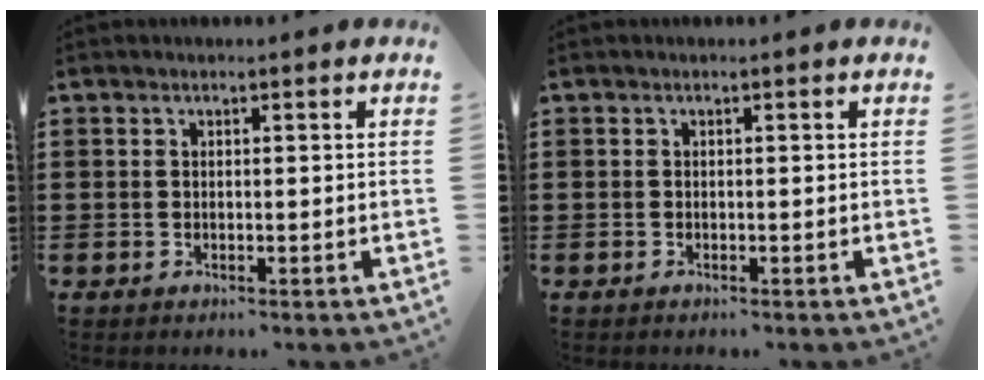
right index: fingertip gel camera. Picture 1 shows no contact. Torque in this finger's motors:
{"motor_torque": [-0.02, -0.03, -0.02, -0.02]}